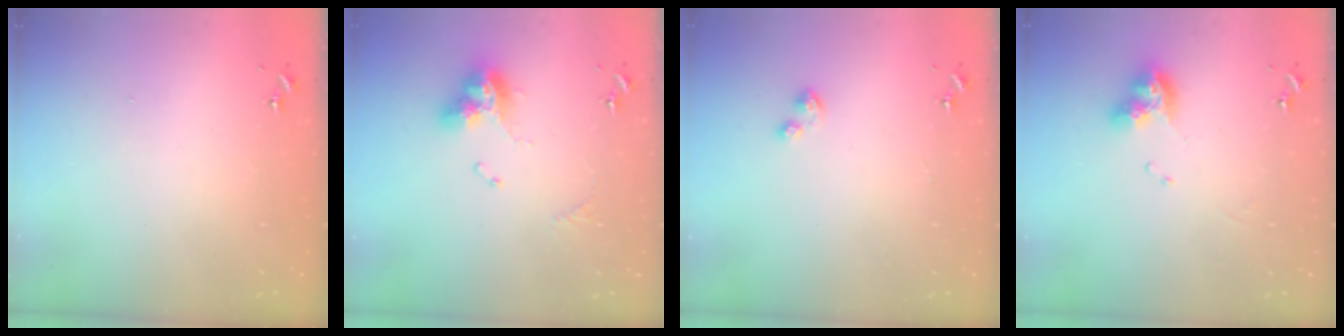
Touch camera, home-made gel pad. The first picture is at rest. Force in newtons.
{"total": 12.6, "press": 12.6, "slide": 1.1}
{"total": 2.2, "press": 2.2, "slide": 0.2}
{"total": 11.4, "press": 11.4, "slide": 0.9}